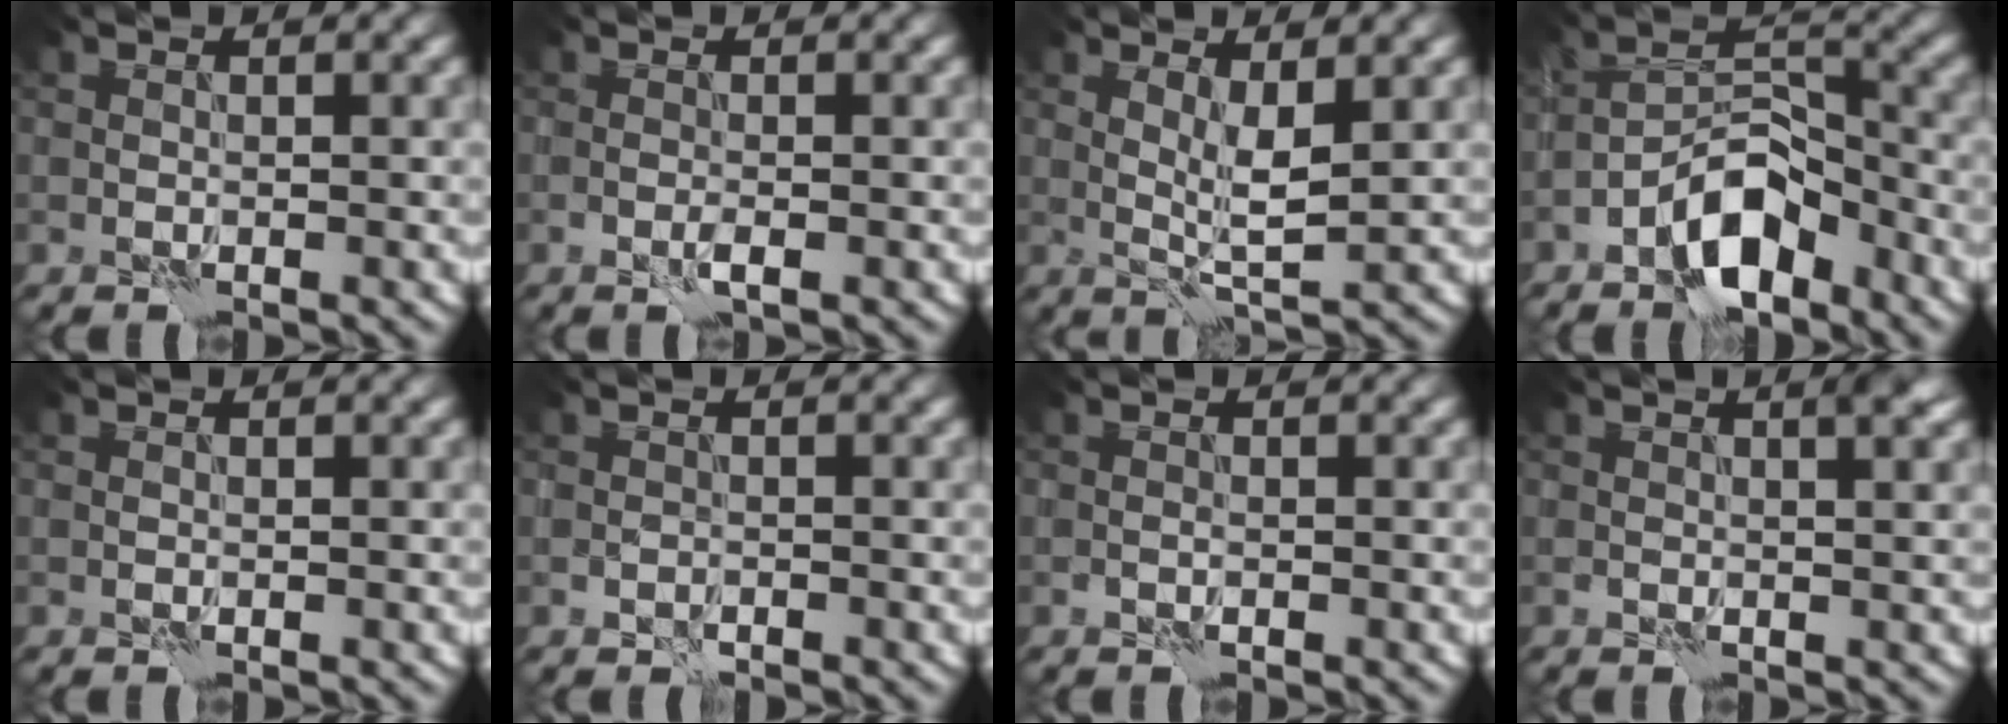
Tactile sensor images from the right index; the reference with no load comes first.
{"total": 1.3, "force": [-0.6, 0.2, 1.1], "torque": [-0.024, 0.000, -0.014]}
{"total": 2.6, "force": [0.7, 0.5, 2.5], "torque": [-0.047, -0.008, 0.015]}
{"total": 6.7, "force": [-4.1, 2.9, 4.5], "torque": [-0.069, 0.014, -0.081]}
{"total": 0.0}
{"total": 0.9, "force": [-0.7, 0.4, 0.4], "torque": [-0.007, 0.002, -0.015]}
{"total": 0.8, "force": [-0.5, 0.2, 0.5], "torque": [-0.011, 0.003, -0.011]}
{"total": 1.9, "force": [0.5, 0.3, 1.8], "torque": [-0.026, 0.003, 0.004]}